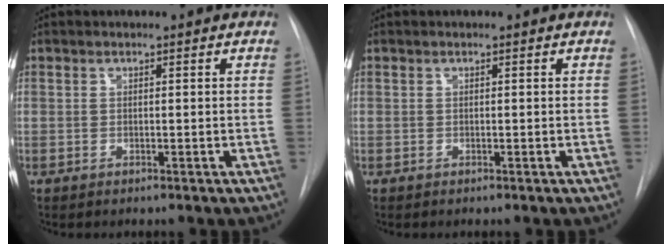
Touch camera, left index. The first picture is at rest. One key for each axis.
{"total": 0.0}